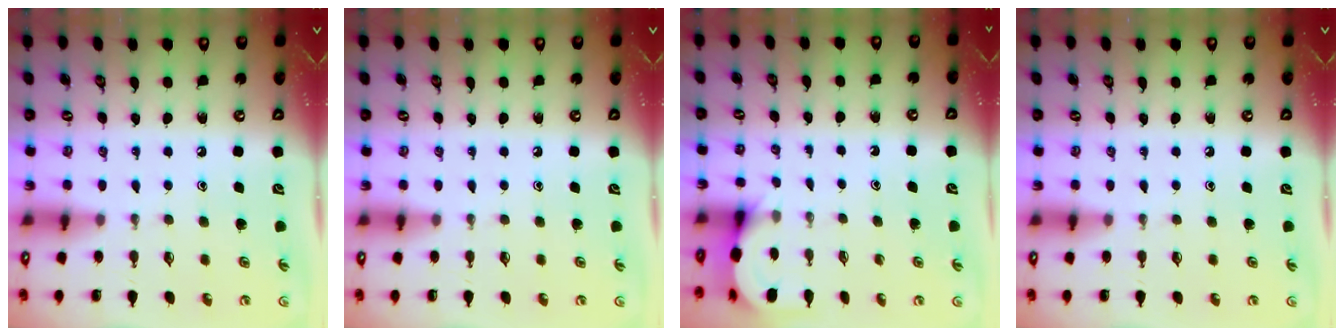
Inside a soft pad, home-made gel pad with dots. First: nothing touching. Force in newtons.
{"total": 0.0}
{"total": 3.1, "press": 3.1, "slide": 0.2}
{"total": 0.0}